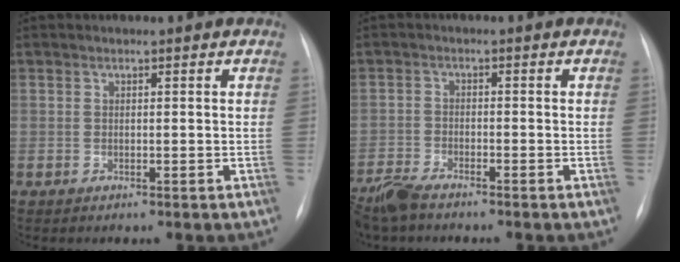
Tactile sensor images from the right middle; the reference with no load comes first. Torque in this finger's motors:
{"motor_torque": [-0.07, -0.25, 0.18, 0.04]}